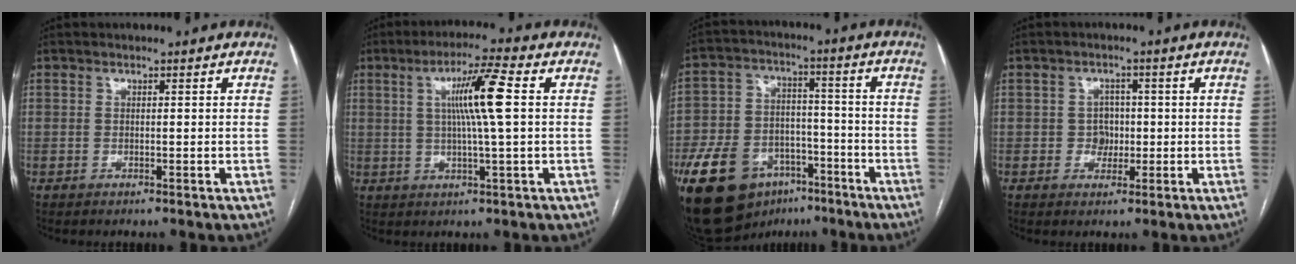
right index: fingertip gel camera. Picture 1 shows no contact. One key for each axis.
{"total": 8.7, "fx": 1.6, "fy": -0.5, "fz": 8.5, "tx": -0.151, "ty": 0.005, "tz": 0.028}
{"total": 17.2, "fx": -10.0, "fy": 10.5, "fz": 9.2, "tx": -0.178, "ty": 0.020, "tz": -0.164}
{"total": 3.0, "fx": -0.3, "fy": 2.7, "fz": 1.2, "tx": -0.010, "ty": 0.008, "tz": -0.003}